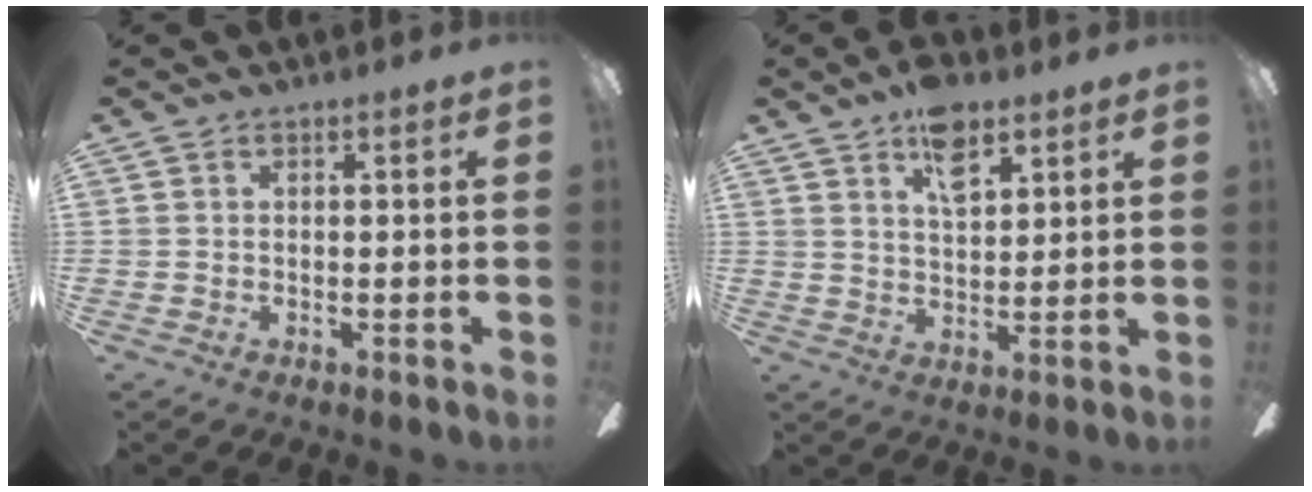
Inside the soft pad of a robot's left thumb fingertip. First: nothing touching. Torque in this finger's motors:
{"motor_torque": [0.99, 0.52, 0.61, -0.63, 0.04]}